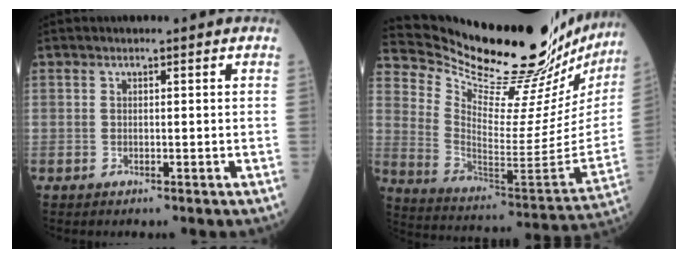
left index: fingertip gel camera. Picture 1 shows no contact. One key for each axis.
{"total": 31.2, "fx": 28.6, "fy": 3.5, "fz": 12.1, "tx": -0.208, "ty": -0.129, "tz": 0.392}